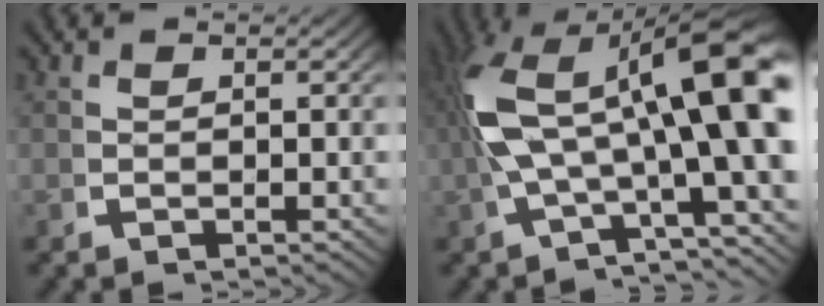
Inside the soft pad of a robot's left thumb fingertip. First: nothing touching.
{"total": 16.2, "force": [0.8, 8.0, 14.1], "torque": [-0.226, -0.002, 0.012]}